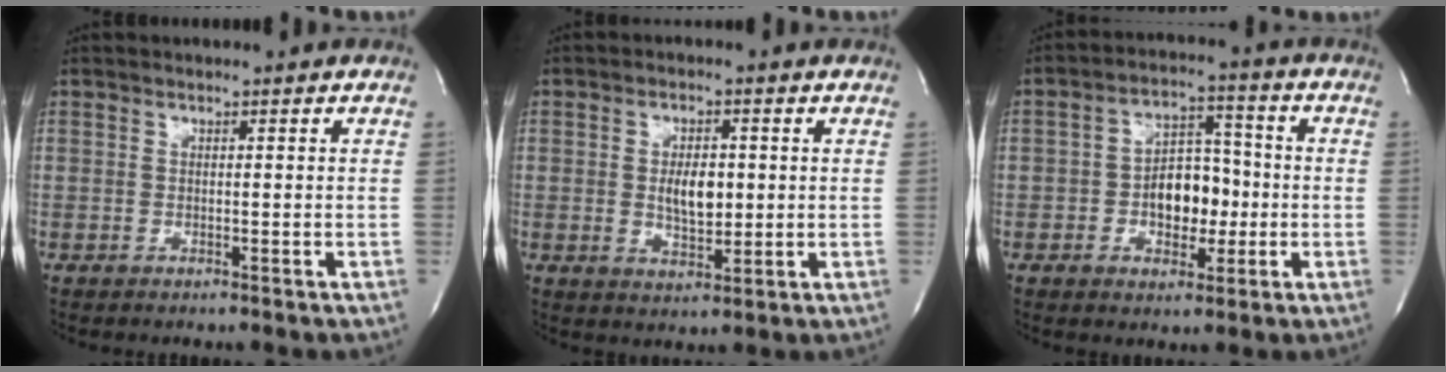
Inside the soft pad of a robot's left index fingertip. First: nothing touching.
{"total": 4.9, "force": [-0.2, 2.4, 4.3], "torque": [-0.077, -0.009, 0.004]}
{"total": 7.7, "force": [-1.9, 4.6, 5.9], "torque": [-0.098, 0.013, -0.030]}